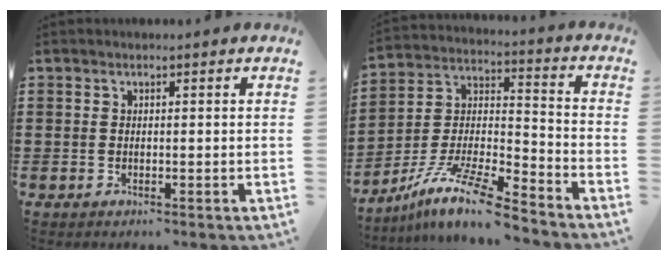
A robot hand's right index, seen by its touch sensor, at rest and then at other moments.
{"total": 11.5, "force": [-9.4, 1.3, 6.4], "torque": [-0.127, 0.011, -0.187]}